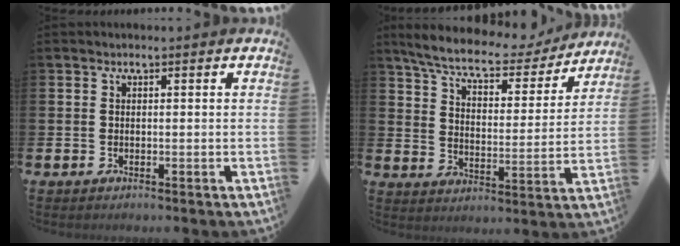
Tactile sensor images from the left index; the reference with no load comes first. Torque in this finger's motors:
{"motor_torque": [1.08, -1.05, 0.45, 0.21]}